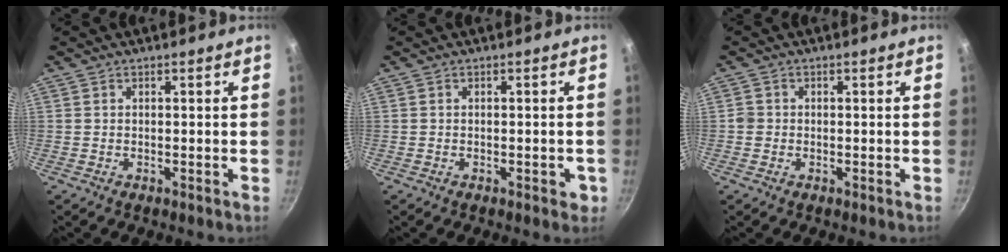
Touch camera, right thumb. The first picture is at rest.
{"total": 2.0, "force": [-0.8, 1.0, 1.5], "torque": [-0.009, 0.004, -0.010]}
{"total": 1.6, "force": [-0.3, 1.5, 0.5], "torque": [-0.004, 0.007, -0.007]}